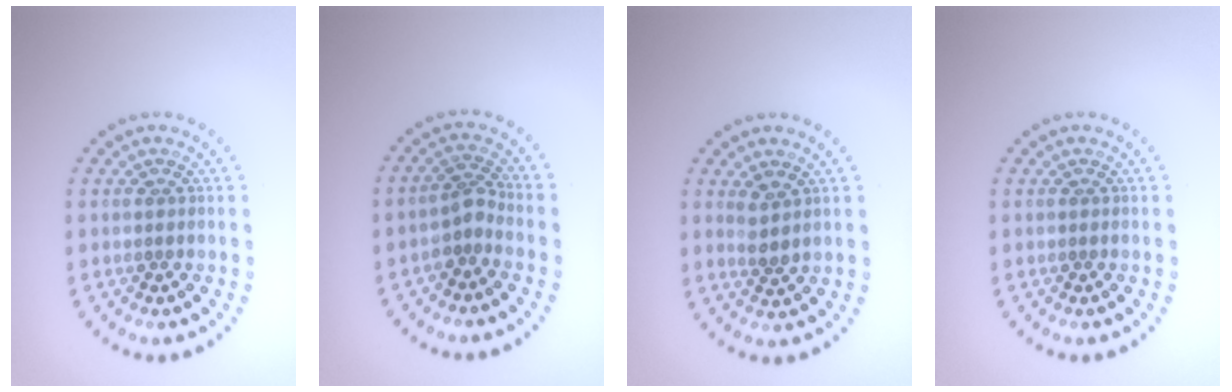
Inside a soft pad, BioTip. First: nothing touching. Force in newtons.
{"total": 2.0, "press": 1.5, "slide": 1.3}
{"total": 1.9, "press": 1.6, "slide": 1.1}
{"total": 0.0}